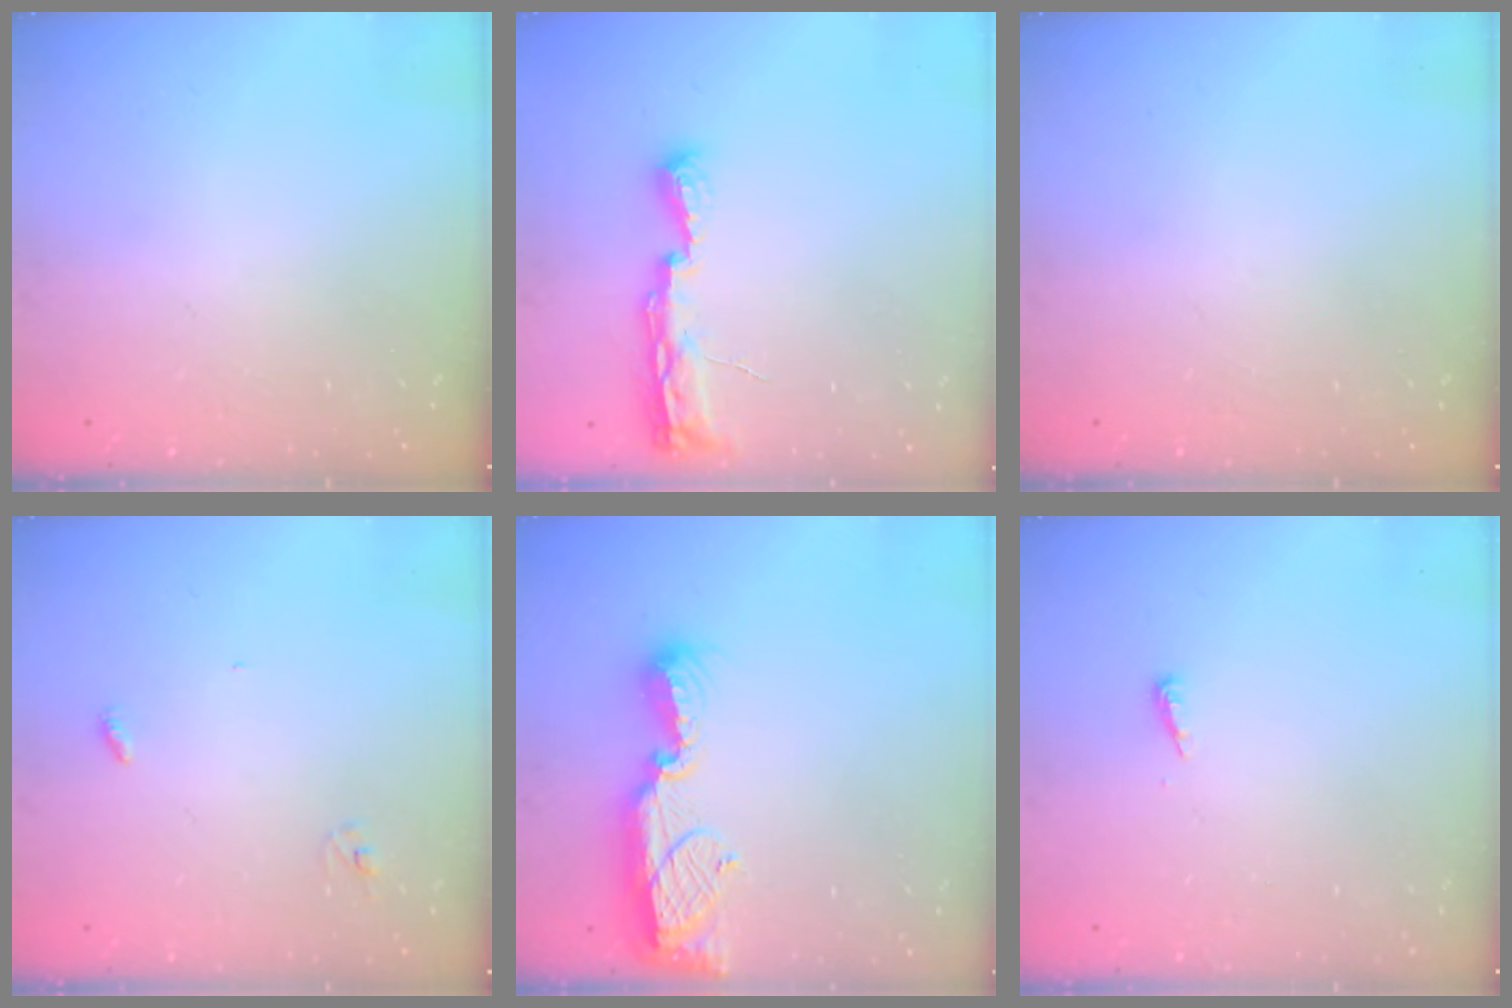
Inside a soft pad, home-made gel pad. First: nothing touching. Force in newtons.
{"total": 8.9, "press": 8.5, "slide": 2.3}
{"total": 0.0}
{"total": 2.8, "press": 2.8, "slide": 0.2}
{"total": 13.3, "press": 12.2, "slide": 5.5}
{"total": 4.0, "press": 4.0, "slide": 0.5}